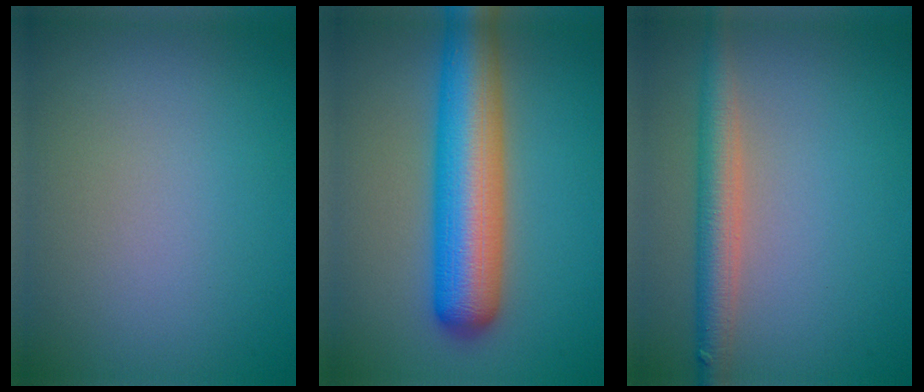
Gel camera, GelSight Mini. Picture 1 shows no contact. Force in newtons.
{"total": 9.1, "press": 9.1, "slide": 0.2}
{"total": 3.8, "press": 3.8, "slide": 0.3}